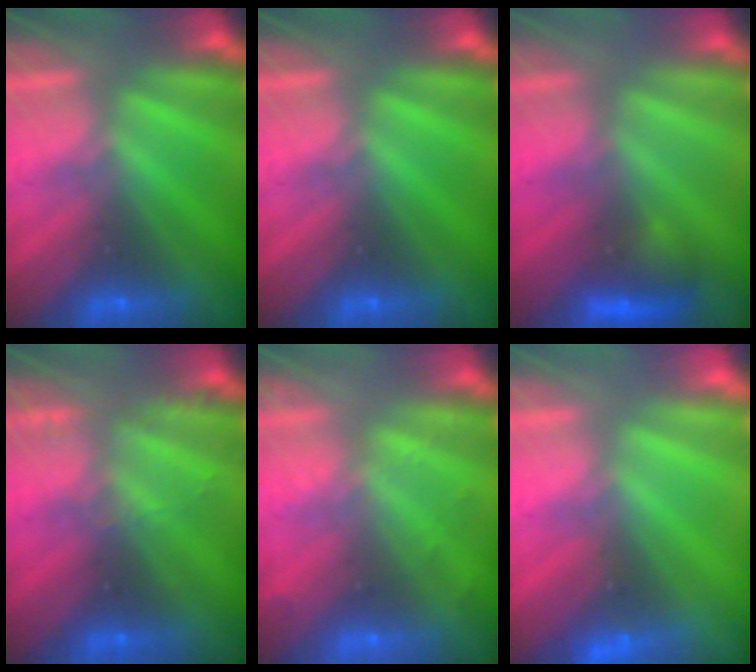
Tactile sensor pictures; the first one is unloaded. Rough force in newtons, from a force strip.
{"total": 0.0}
{"total": 2.9}
{"total": 2.0}
{"total": 2.1}
{"total": 2.4}